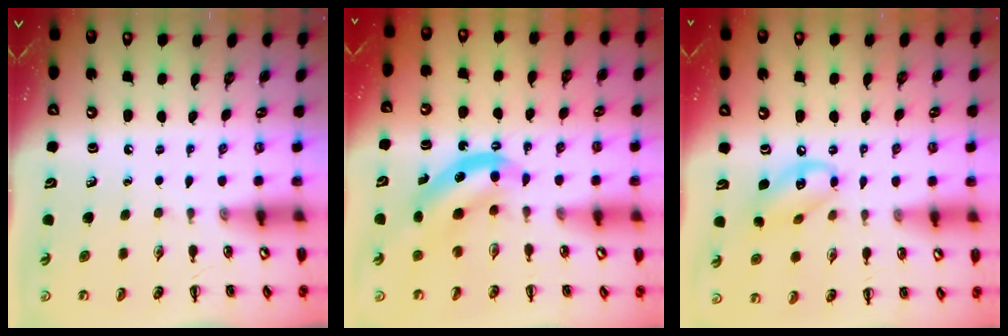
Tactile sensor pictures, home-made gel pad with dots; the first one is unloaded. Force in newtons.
{"total": 7.6, "press": 7.5, "slide": 1.2}
{"total": 11.6, "press": 11.3, "slide": 2.3}